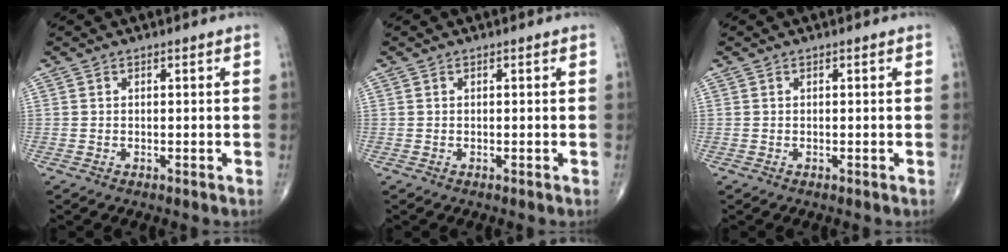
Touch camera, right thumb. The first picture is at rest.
{"total": 0.0}
{"total": 0.0}